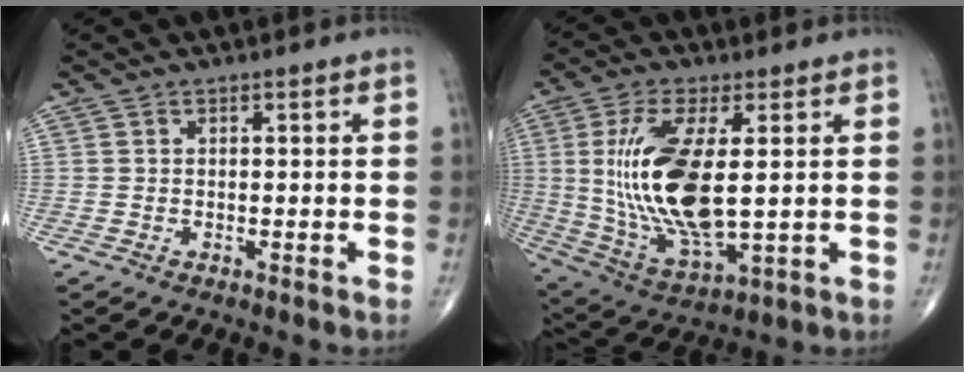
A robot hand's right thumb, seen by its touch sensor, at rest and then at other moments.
{"total": 18.6, "force": [1.6, 7.2, 17.0], "torque": [-0.352, -0.020, 0.044]}